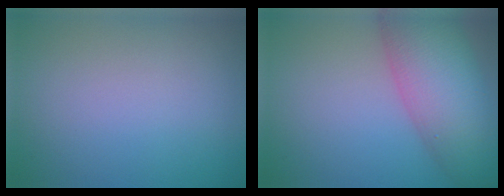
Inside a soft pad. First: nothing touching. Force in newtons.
{"total": 10.1, "press": 10.1, "slide": 0.6}